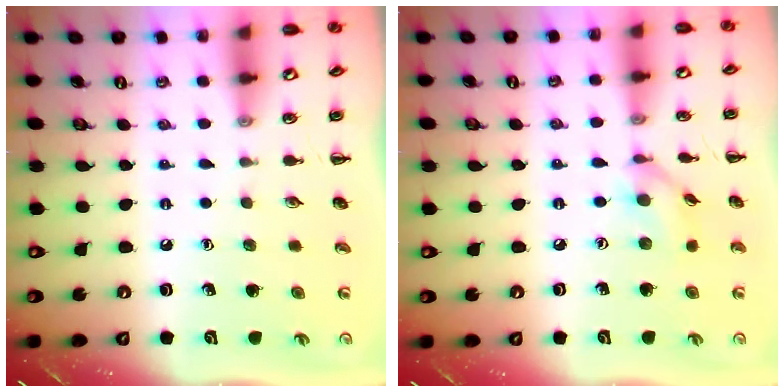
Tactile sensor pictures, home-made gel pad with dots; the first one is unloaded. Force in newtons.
{"total": 6.7, "press": 6.7, "slide": 0.4}